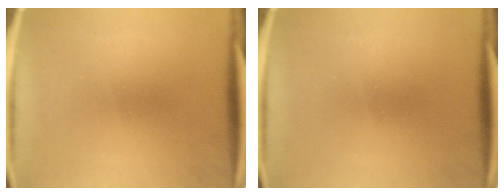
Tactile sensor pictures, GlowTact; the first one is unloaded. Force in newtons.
{"total": 0.0}